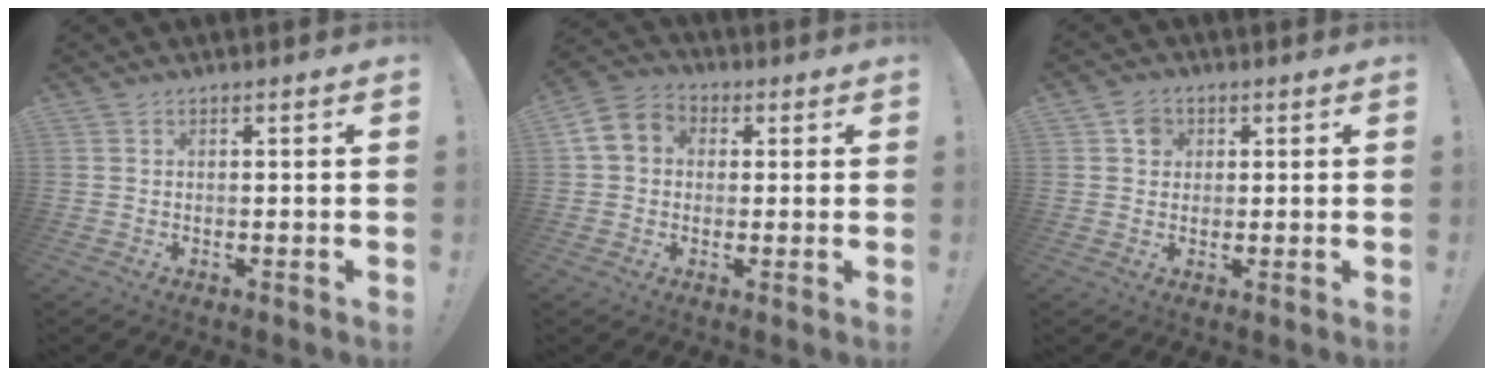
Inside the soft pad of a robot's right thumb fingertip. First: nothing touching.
{"total": 8.2, "force": [1.1, 7.1, 3.9], "torque": [-0.059, 0.010, 0.026]}
{"total": 4.6, "force": [1.4, 4.1, 1.7], "torque": [-0.019, 0.005, 0.024]}